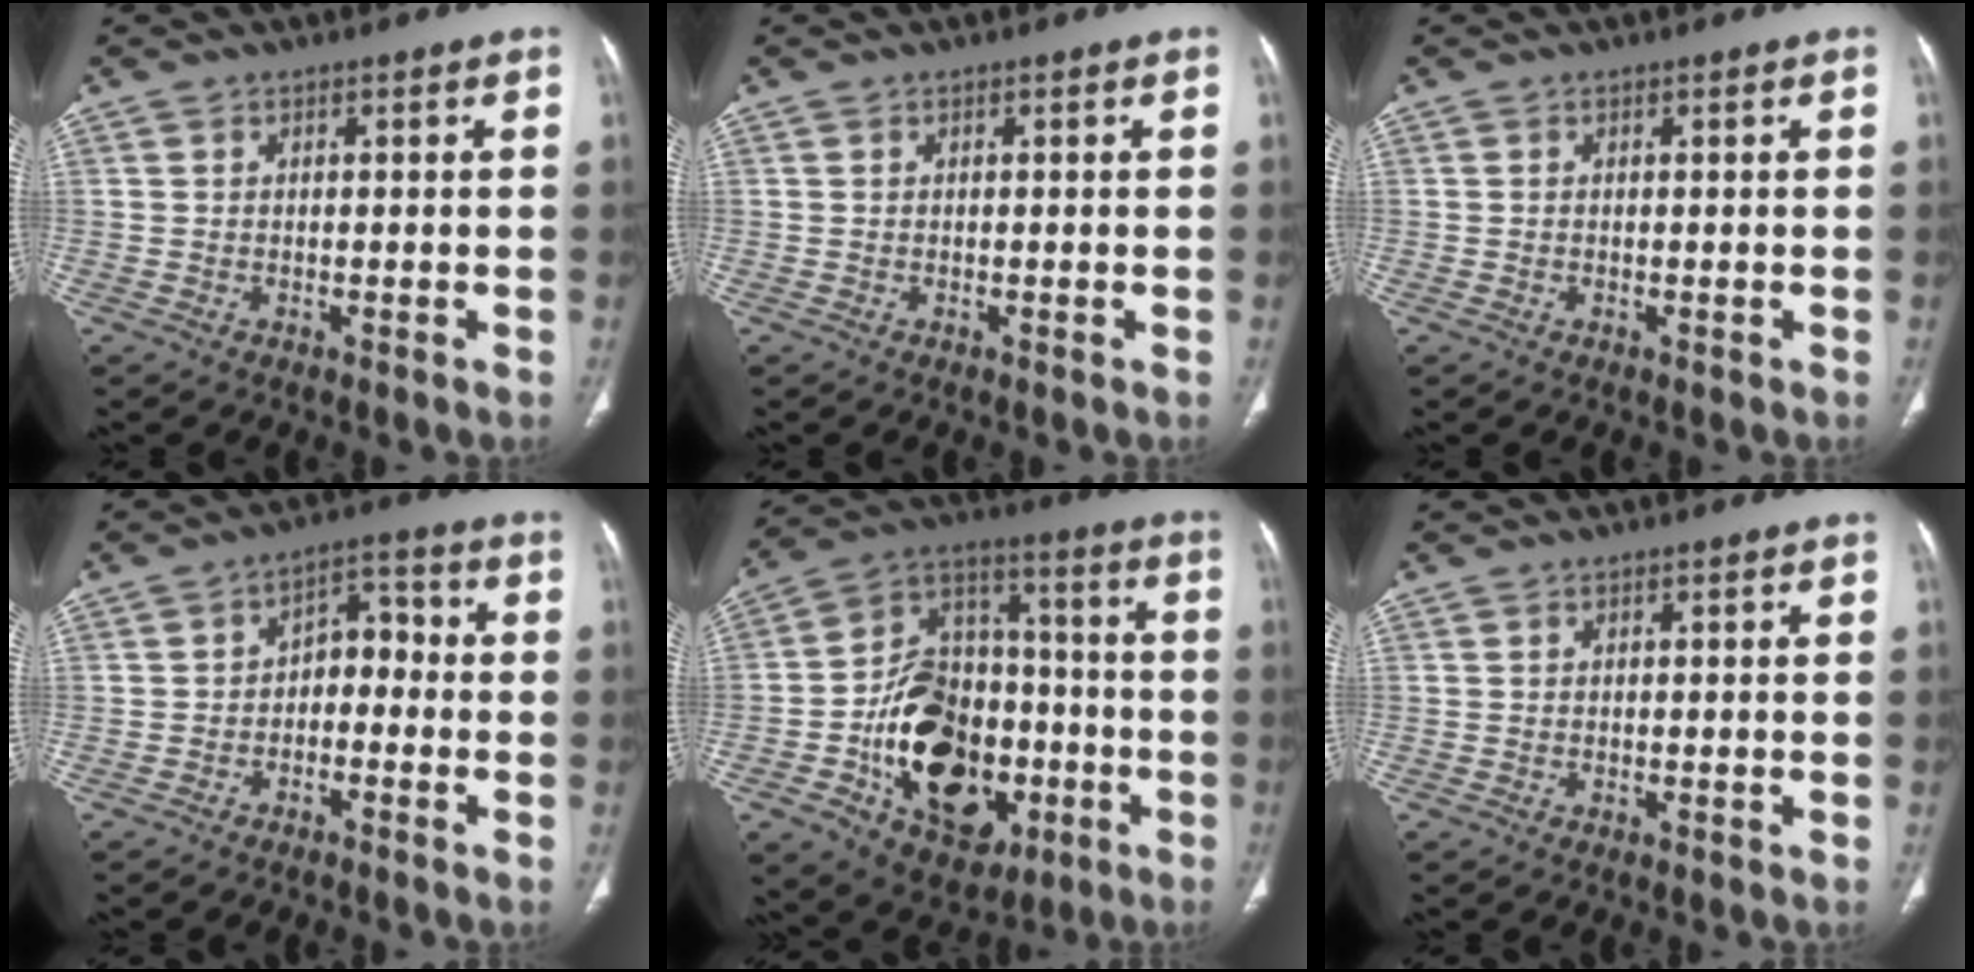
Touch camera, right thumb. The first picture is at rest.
{"total": 0.0}
{"total": 0.0}
{"total": 6.0, "force": [-1.7, 4.1, 4.0], "torque": [-0.038, 0.041, -0.039]}
{"total": 26.4, "force": [-7.2, 17.8, 18.2], "torque": [-0.261, 0.045, -0.094]}
{"total": 0.0}